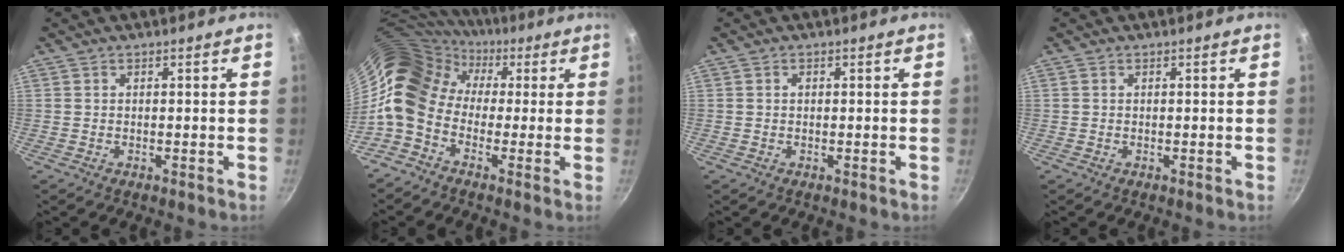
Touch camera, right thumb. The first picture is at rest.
{"total": 13.1, "force": [0.1, 10.6, 7.7], "torque": [-0.125, 0.033, -0.024]}
{"total": 0.5, "force": [0.1, 0.4, 0.3], "torque": [-0.004, 0.003, 0.003]}
{"total": 0.0}